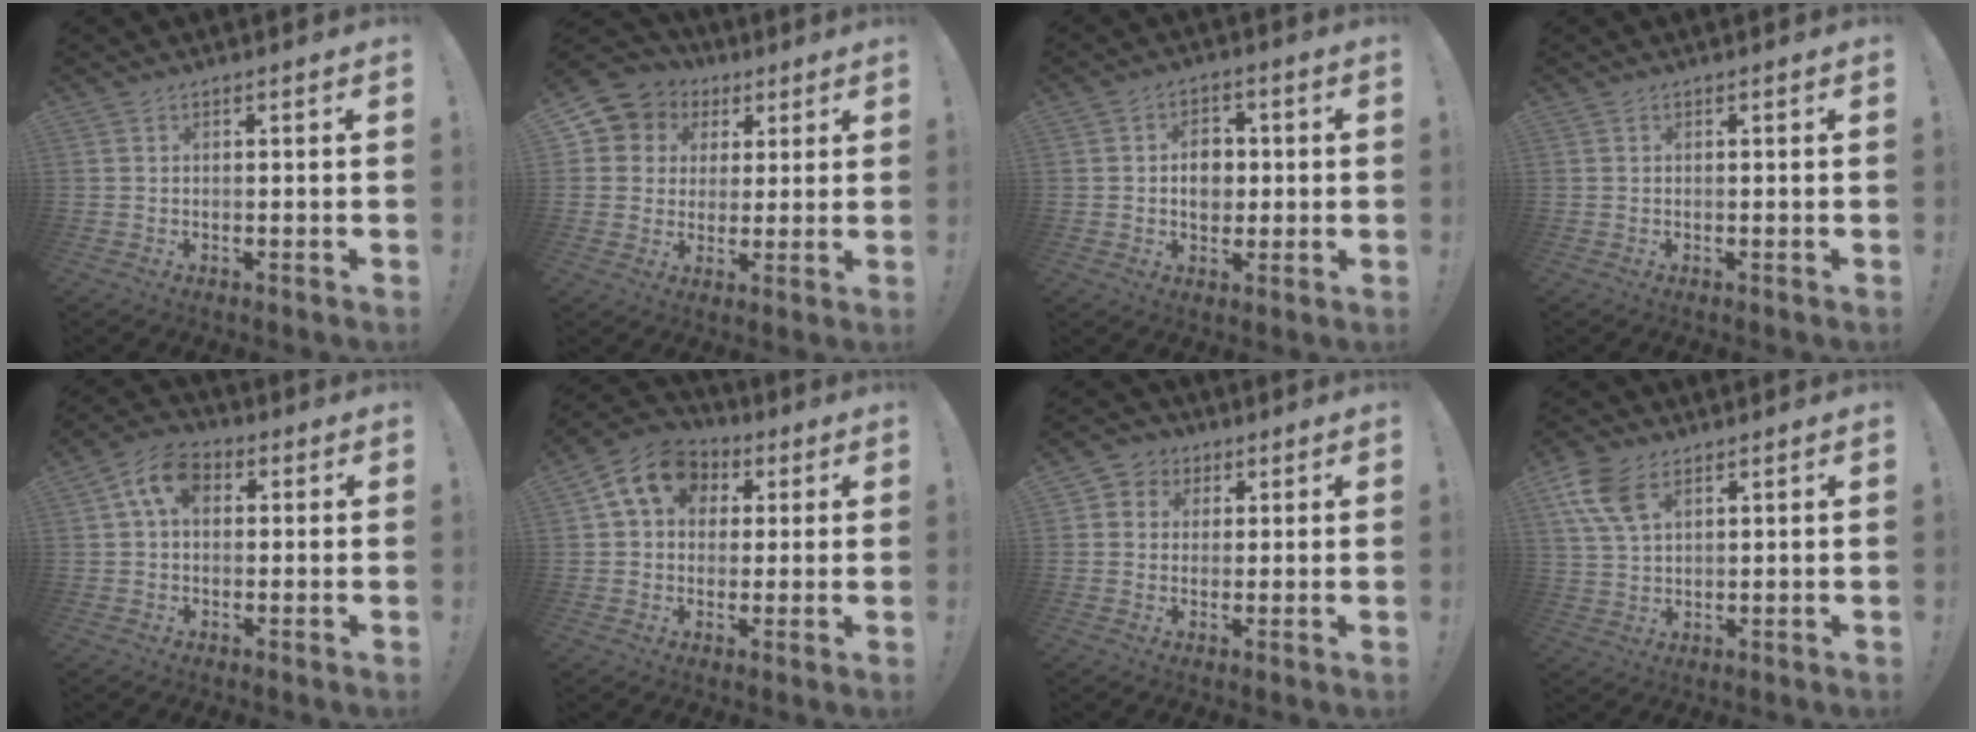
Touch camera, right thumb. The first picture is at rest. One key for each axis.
{"total": 8.0, "fx": 2.5, "fy": 7.5, "fz": 1.4, "tx": -0.017, "ty": -0.015, "tz": 0.053}
{"total": 8.0, "fx": 0.2, "fy": 6.4, "fz": 4.7, "tx": -0.069, "ty": 0.004, "tz": 0.004}
{"total": 0.0}
{"total": 8.8, "fx": 2.6, "fy": 5.8, "fz": 6.0, "tx": -0.109, "ty": 0.005, "tz": 0.049}
{"total": 12.1, "fx": 3.8, "fy": 9.6, "fz": 6.2, "tx": -0.084, "ty": -0.005, "tz": 0.073}
{"total": 4.6, "fx": 0.7, "fy": 4.4, "fz": 1.0, "tx": -0.003, "ty": -0.002, "tz": 0.012}
{"total": 9.7, "fx": 5.0, "fy": 5.4, "fz": 6.3, "tx": -0.137, "ty": -0.009, "tz": 0.098}